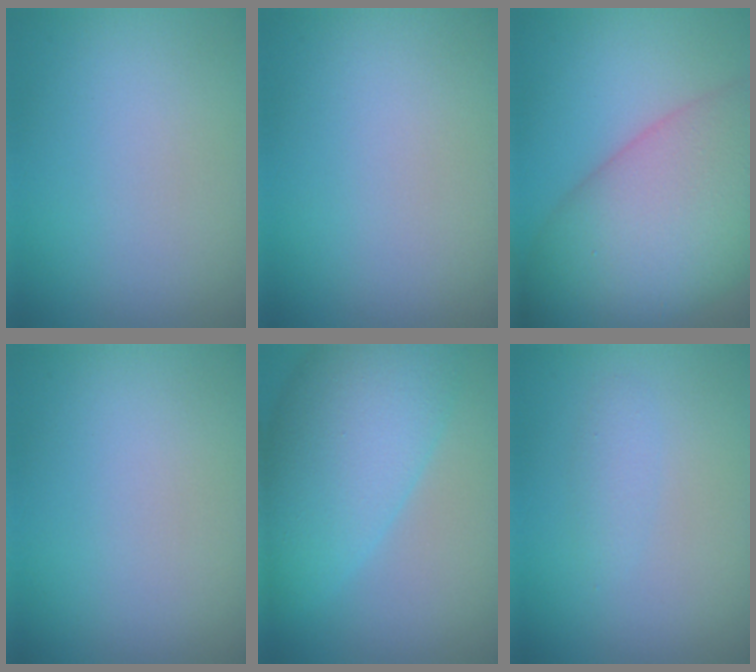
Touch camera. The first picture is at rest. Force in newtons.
{"total": 0.0}
{"total": 13.0, "press": 13.0, "slide": 0.6}
{"total": 0.0}
{"total": 8.5, "press": 8.5, "slide": 0.4}
{"total": 1.1, "press": 1.0, "slide": 0.1}